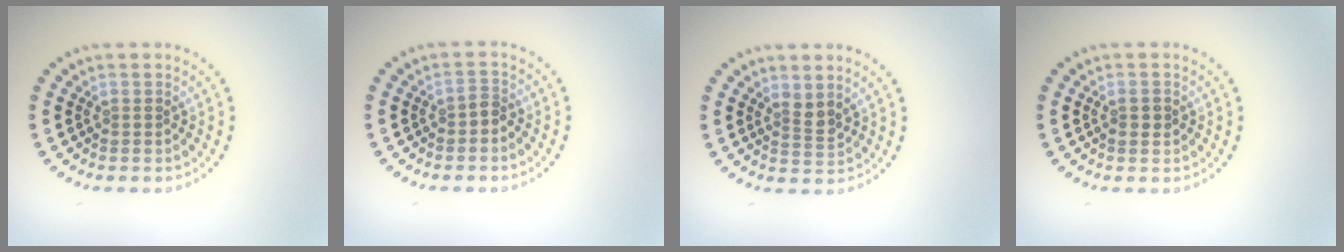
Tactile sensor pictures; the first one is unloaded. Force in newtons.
{"total": 1.0, "press": 0.8, "slide": 0.6}
{"total": 1.6, "press": 1.1, "slide": 1.1}
{"total": 1.2, "press": 1.2, "slide": 0.2}